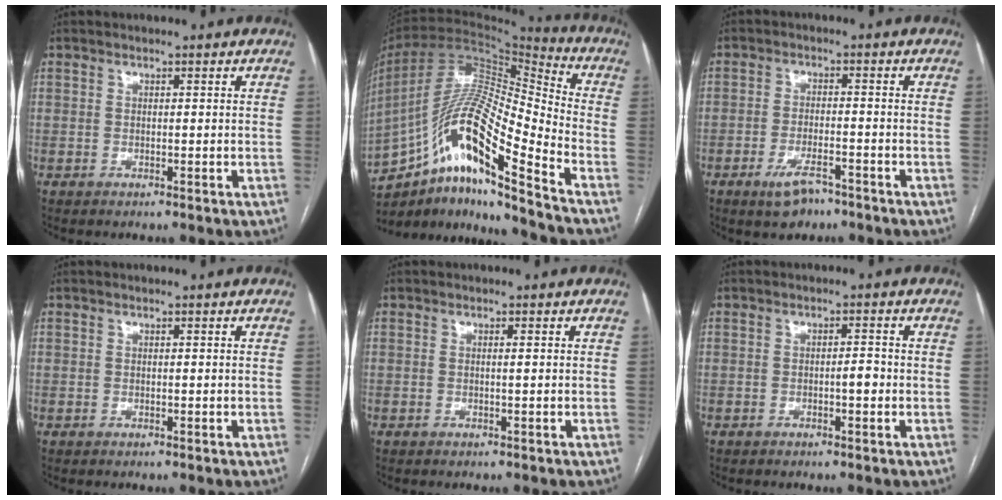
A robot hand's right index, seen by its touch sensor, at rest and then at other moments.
{"total": 18.3, "force": [-11.0, 1.3, 14.5], "torque": [-0.287, 0.007, -0.197]}
{"total": 4.8, "force": [-3.3, 1.8, 3.0], "torque": [-0.061, -0.002, -0.052]}
{"total": 0.0}
{"total": 0.5, "force": [0.1, -0.1, 0.5], "torque": [-0.007, 0.001, 0.000]}
{"total": 1.9, "force": [-0.6, 0.5, 1.8], "torque": [-0.026, 0.003, -0.010]}